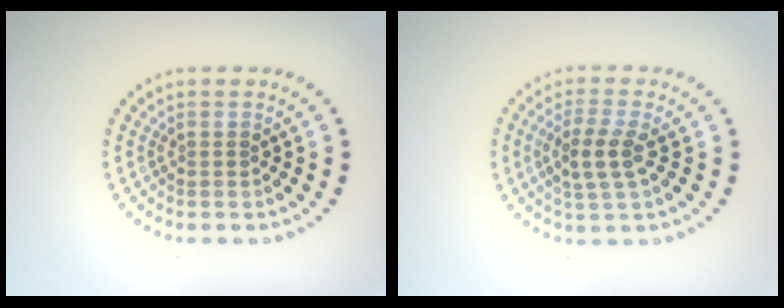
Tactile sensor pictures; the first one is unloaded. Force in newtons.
{"total": 2.9, "press": 2.7, "slide": 1.2}